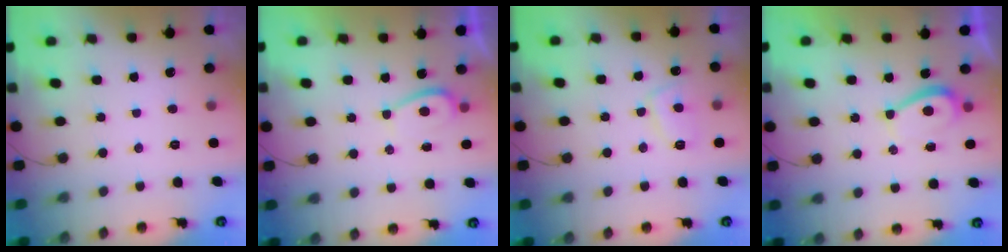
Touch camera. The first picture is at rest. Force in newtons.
{"total": 2.2, "press": 2.2, "slide": 0.5}
{"total": 5.9, "press": 5.8, "slide": 0.9}
{"total": 3.2, "press": 3.2, "slide": 0.6}